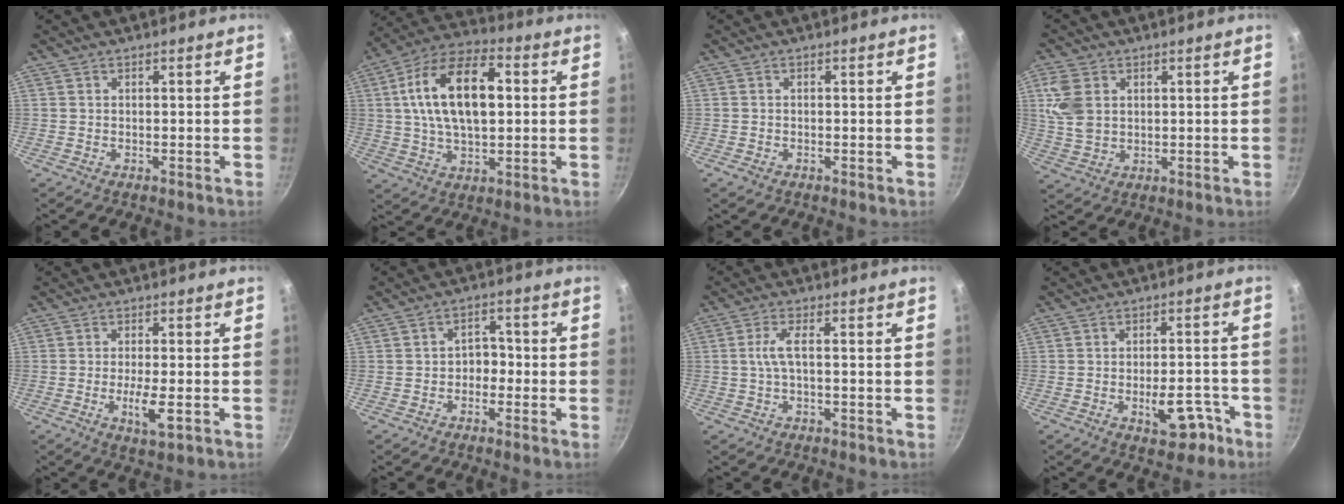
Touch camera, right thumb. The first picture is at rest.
{"total": 18.4, "force": [2.9, 9.8, 15.3], "torque": [-0.265, 0.020, 0.046]}
{"total": 1.1, "force": [-0.6, 0.6, 0.7], "torque": [-0.013, -0.001, -0.010]}
{"total": 7.9, "force": [2.1, 5.7, 5.0], "torque": [-0.104, -0.003, 0.047]}
{"total": 4.8, "force": [-1.3, 1.2, 4.5], "torque": [-0.086, -0.009, -0.023]}
{"total": 3.7, "force": [-1.1, 2.8, 2.1], "torque": [-0.009, 0.020, -0.029]}
{"total": 3.2, "force": [0.0, 0.8, 3.1], "torque": [-0.077, 0.008, -0.001]}
{"total": 6.8, "force": [-3.4, 3.4, 4.8], "torque": [-0.054, 0.032, -0.043]}